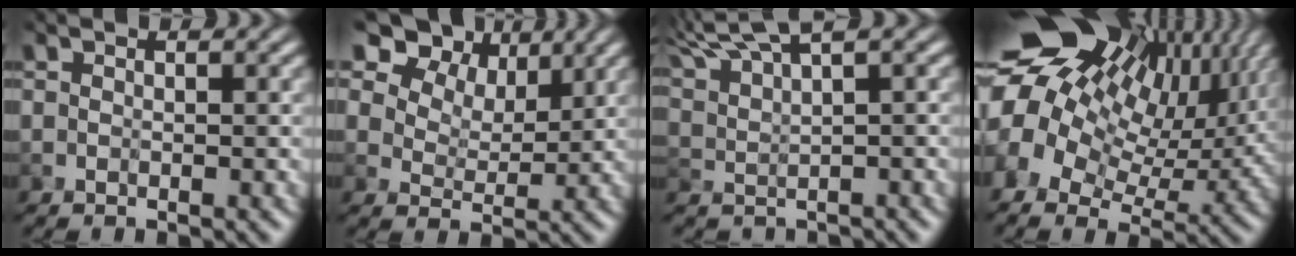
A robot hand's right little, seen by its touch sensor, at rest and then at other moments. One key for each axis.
{"total": 10.4, "fx": 6.6, "fy": 6.2, "fz": 5.0, "tx": -0.110, "ty": 0.000, "tz": 0.125}
{"total": 5.2, "fx": 4.3, "fy": 0.9, "fz": 2.8, "tx": -0.059, "ty": 0.010, "tz": 0.079}
{"total": 18.6, "fx": 6.0, "fy": 12.5, "fz": 12.4, "tx": -0.238, "ty": 0.030, "tz": 0.112}